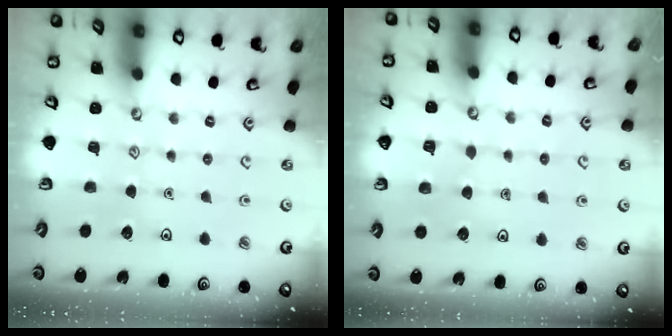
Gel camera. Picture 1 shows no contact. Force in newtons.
{"total": 2.6, "press": 2.6, "slide": 0.2}